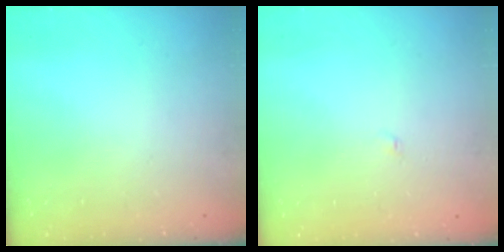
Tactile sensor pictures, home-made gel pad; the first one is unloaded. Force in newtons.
{"total": 2.0, "press": 2.0, "slide": 0.2}